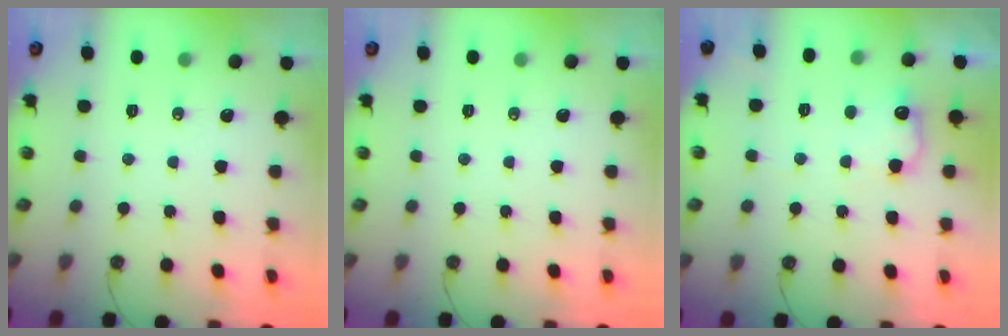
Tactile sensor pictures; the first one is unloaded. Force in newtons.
{"total": 0.0}
{"total": 10.0, "press": 10.0, "slide": 0.8}